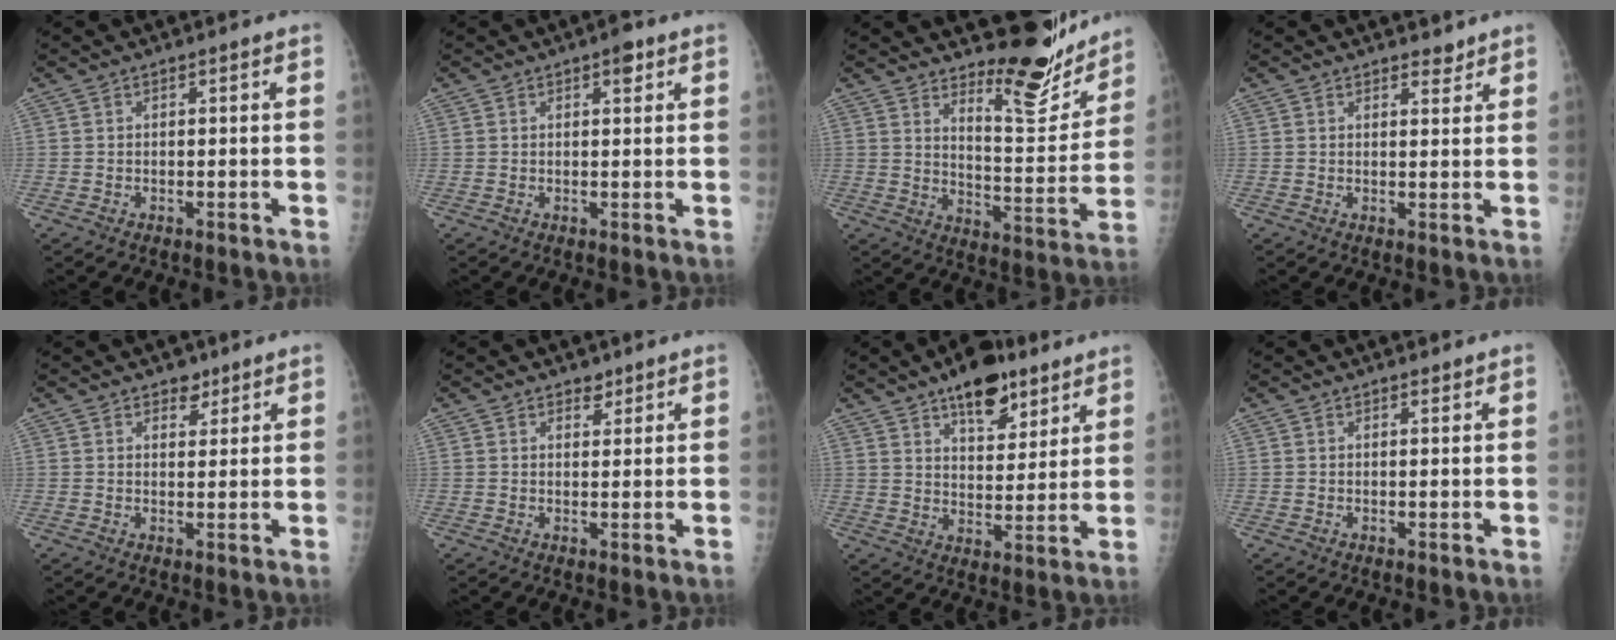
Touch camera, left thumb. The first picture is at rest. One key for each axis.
{"total": 2.4, "fx": 1.3, "fy": 0.9, "fz": 1.8, "tx": -0.016, "ty": -0.003, "tz": 0.015}
{"total": 14.1, "fx": 12.2, "fy": 3.6, "fz": 6.2, "tx": -0.052, "ty": -0.115, "tz": 0.183}
{"total": 2.3, "fx": 2.0, "fy": 1.0, "fz": 0.7, "tx": 0.006, "ty": -0.014, "tz": 0.025}
{"total": 3.3, "fx": 2.3, "fy": 2.0, "fz": 1.2, "tx": 0.003, "ty": -0.014, "tz": 0.035}
{"total": 2.4, "fx": 1.8, "fy": 1.3, "fz": 0.8, "tx": 0.004, "ty": -0.011, "tz": 0.024}
{"total": 13.0, "fx": 8.5, "fy": 6.0, "fz": 7.8, "tx": -0.076, "ty": -0.045, "tz": 0.129}
{"total": 0.9, "fx": 0.8, "fy": 0.3, "fz": 0.4, "tx": -0.004, "ty": -0.005, "tz": 0.011}